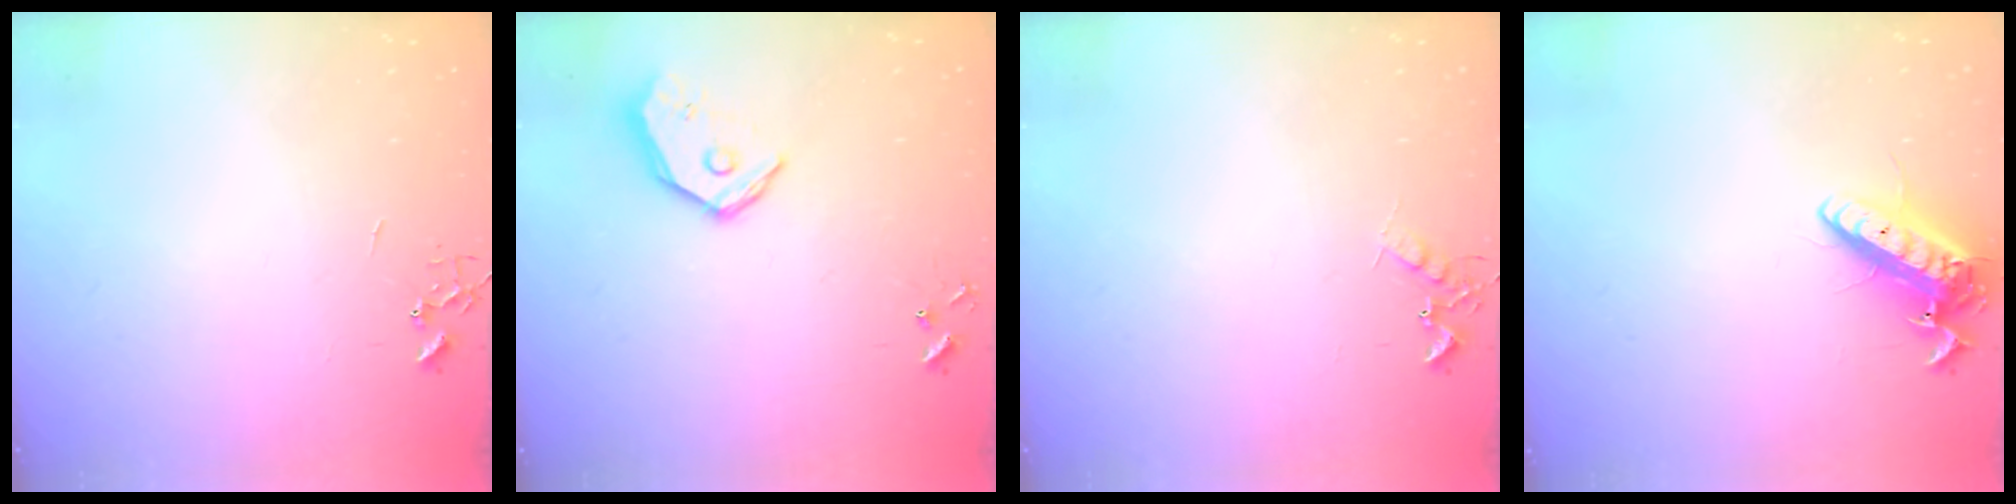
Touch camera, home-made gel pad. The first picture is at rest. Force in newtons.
{"total": 12.3, "press": 12.1, "slide": 1.9}
{"total": 5.8, "press": 5.7, "slide": 0.6}
{"total": 14.0, "press": 13.7, "slide": 2.8}